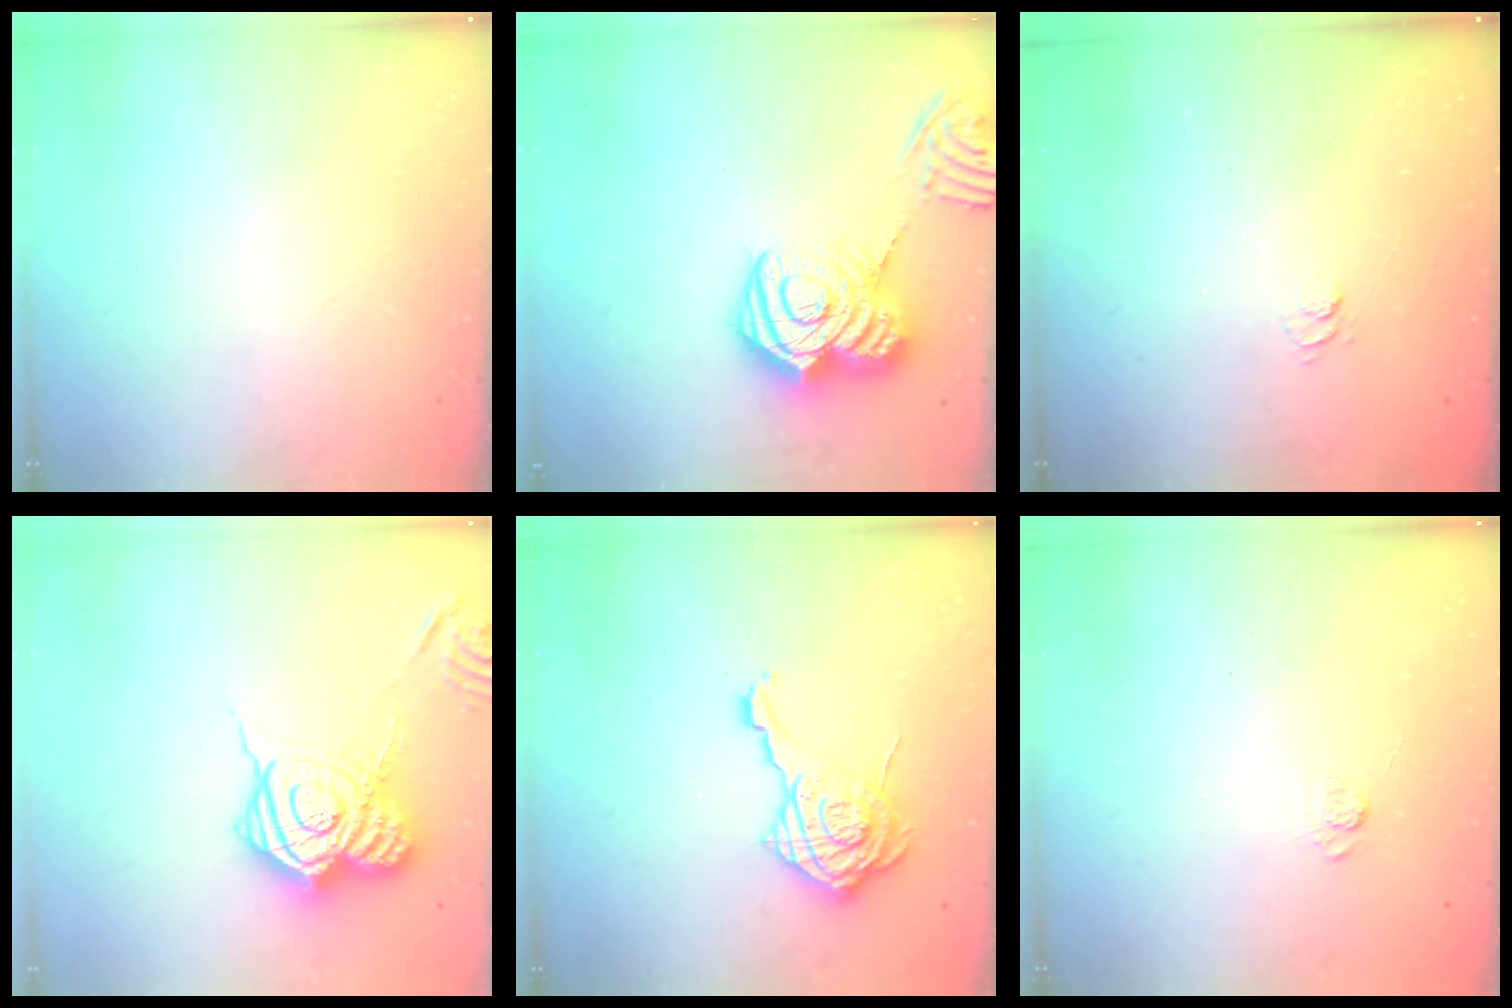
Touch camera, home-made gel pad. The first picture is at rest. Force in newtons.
{"total": 20.4, "press": 20.3, "slide": 2.1}
{"total": 2.7, "press": 2.2, "slide": 1.5}
{"total": 18.9, "press": 18.9, "slide": 1.5}
{"total": 14.4, "press": 14.4, "slide": 0.9}
{"total": 2.2, "press": 1.8, "slide": 1.3}